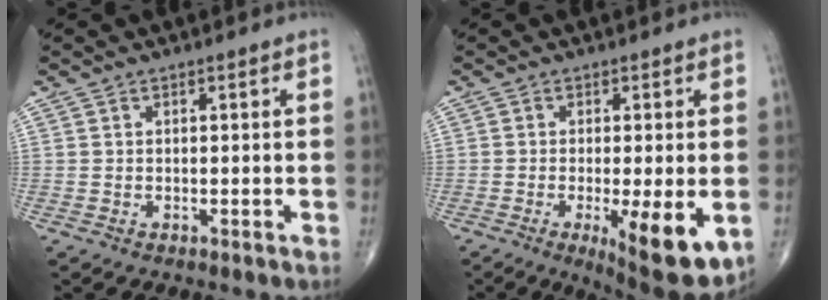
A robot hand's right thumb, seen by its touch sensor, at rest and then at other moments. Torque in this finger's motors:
{"motor_torque": [1.11, 1.71, 0.64, -0.66, 0.32]}